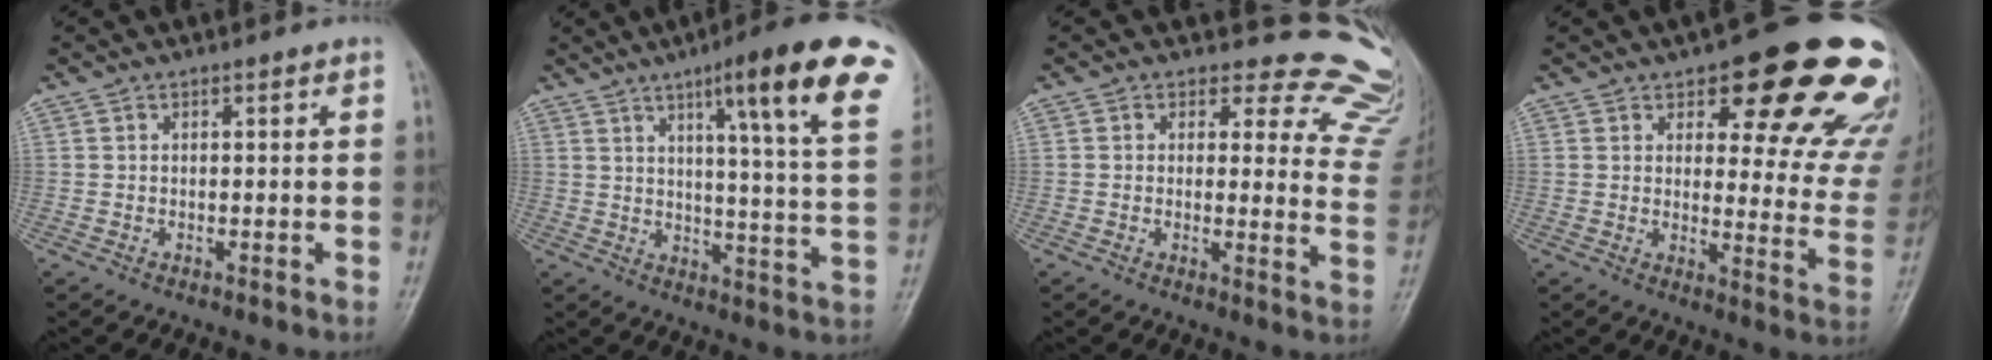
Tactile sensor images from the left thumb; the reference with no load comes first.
{"total": 20.5, "force": [10.8, 2.1, 17.3], "torque": [-0.215, -0.034, 0.135]}
{"total": 15.4, "force": [14.2, 6.0, 1.3], "torque": [0.046, -0.130, 0.113]}
{"total": 21.8, "force": [13.4, 8.1, 15.2], "torque": [-0.129, -0.066, 0.159]}